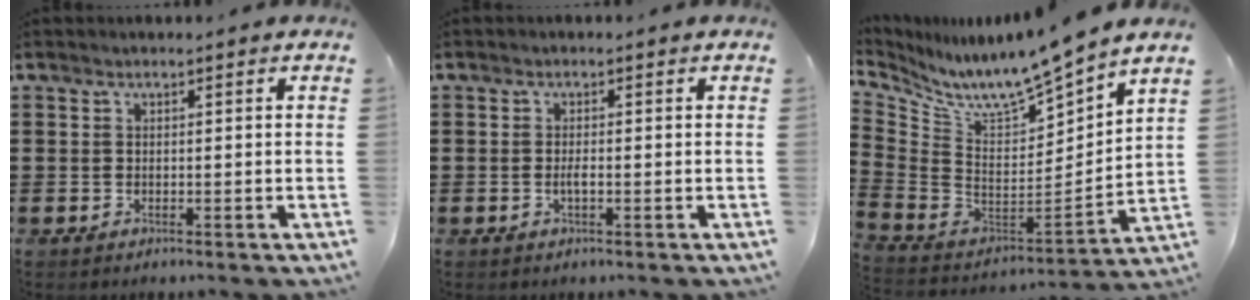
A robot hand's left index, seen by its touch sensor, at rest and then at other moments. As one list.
[{"total": 1.2, "force": [-0.4, 0.3, 1.2], "torque": [-0.023, 0.000, -0.006]}, {"total": 8.9, "force": [8.1, 0.3, 3.7], "torque": [-0.106, -0.073, 0.135]}]